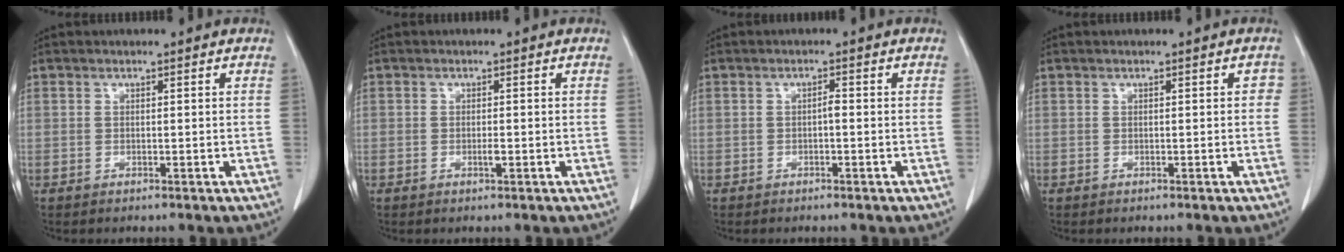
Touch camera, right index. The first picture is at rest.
{"total": 0.9, "force": [-0.3, 0.2, 0.9], "torque": [-0.017, -0.001, -0.004]}
{"total": 0.9, "force": [-0.2, 0.2, 0.9], "torque": [-0.015, 0.003, -0.004]}
{"total": 0.8, "force": [0.0, 0.6, 0.5], "torque": [0.005, 0.008, -0.002]}